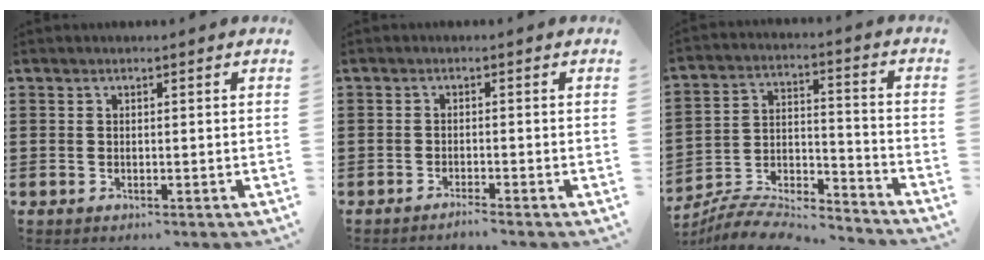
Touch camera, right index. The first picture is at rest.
{"total": 1.3, "force": [-1.2, -0.2, 0.3], "torque": [-0.006, 0.001, -0.024]}
{"total": 7.7, "force": [-7.4, 1.2, 1.9], "torque": [-0.029, 0.008, -0.145]}